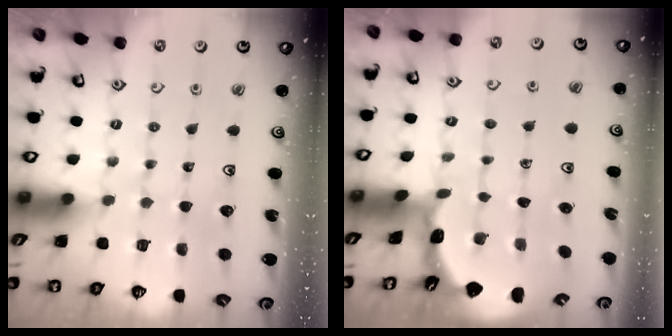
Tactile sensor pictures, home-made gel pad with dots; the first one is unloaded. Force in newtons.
{"total": 1.6, "press": 1.6, "slide": 0.2}